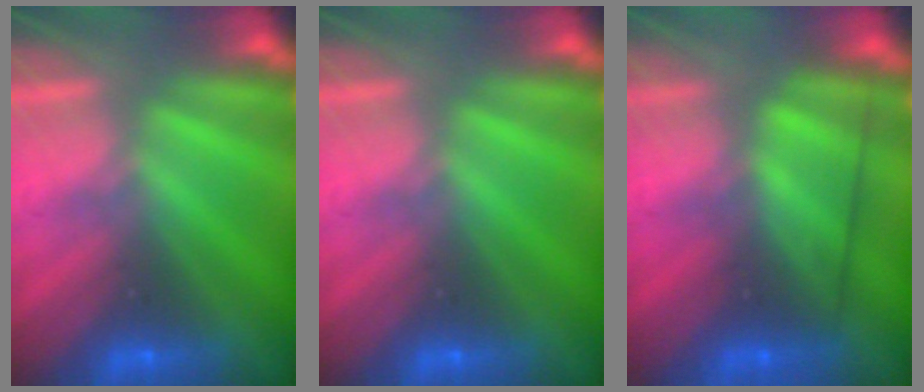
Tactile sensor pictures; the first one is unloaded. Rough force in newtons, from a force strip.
{"total": 0.0}
{"total": 2.6}